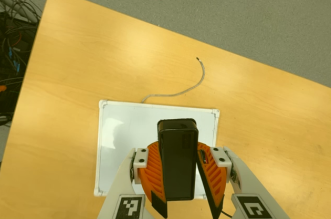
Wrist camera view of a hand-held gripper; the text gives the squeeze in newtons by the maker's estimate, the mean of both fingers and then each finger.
{"total": 9.4, "left": 9.6, "right": 9.2}